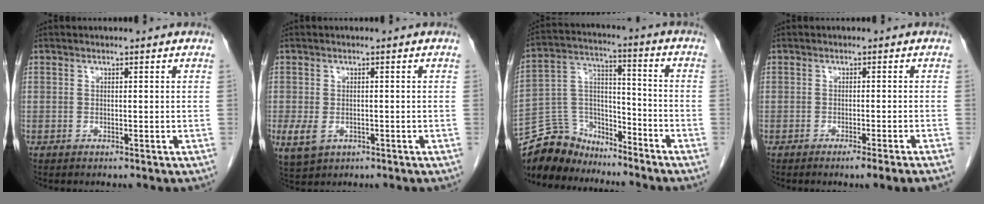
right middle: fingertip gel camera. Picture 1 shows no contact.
{"total": 4.2, "force": [-1.3, 2.9, 2.7], "torque": [-0.063, -0.007, -0.011]}
{"total": 12.0, "force": [-11.0, 4.7, 1.0], "torque": [-0.026, 0.045, -0.205]}
{"total": 3.3, "force": [-2.2, -0.9, 2.2], "torque": [-0.020, -0.005, -0.031]}